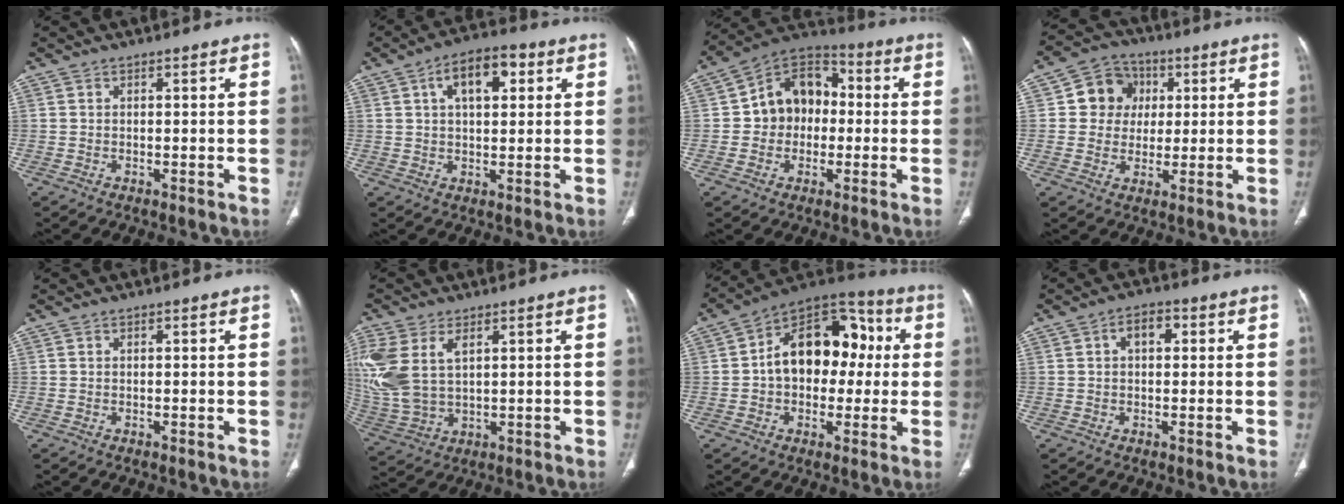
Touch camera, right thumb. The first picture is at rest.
{"total": 9.7, "force": [3.3, 4.9, 7.6], "torque": [-0.107, 0.011, 0.046]}
{"total": 13.0, "force": [0.3, 10.3, 7.9], "torque": [-0.080, 0.036, -0.010]}
{"total": 9.0, "force": [1.9, 8.2, 3.1], "torque": [-0.006, 0.004, 0.024]}
{"total": 0.0}
{"total": 15.3, "force": [4.7, 9.2, 11.2], "torque": [-0.288, -0.008, 0.105]}
{"total": 18.2, "force": [1.4, 12.4, 13.4], "torque": [-0.153, 0.046, 0.013]}
{"total": 4.1, "force": [1.0, 2.4, 3.1], "torque": [-0.046, 0.014, 0.011]}